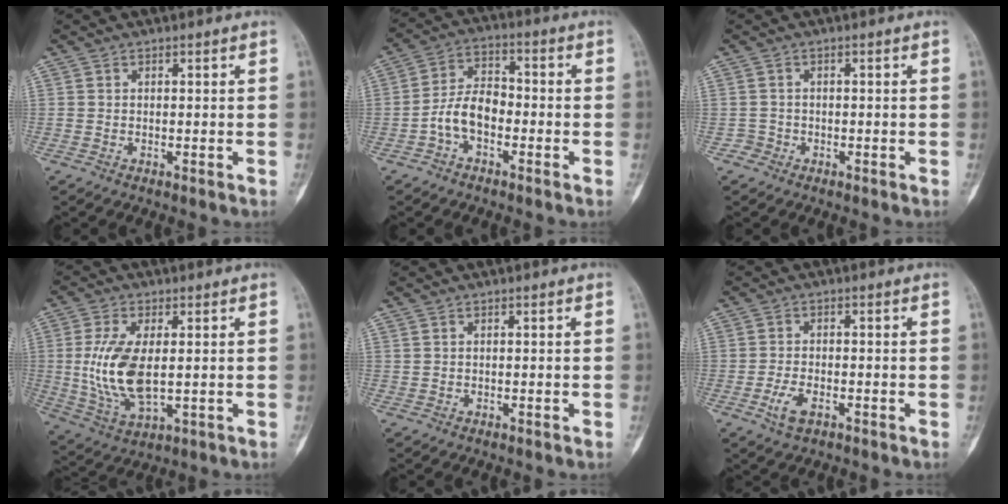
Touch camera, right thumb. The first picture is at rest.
{"total": 7.7, "force": [-2.7, 4.6, 5.5], "torque": [-0.090, 0.034, -0.063]}
{"total": 1.6, "force": [-0.9, 1.4, -0.3], "torque": [0.016, 0.009, -0.023]}
{"total": 12.5, "force": [0.3, 6.1, 11.0], "torque": [-0.227, -0.012, 0.018]}
{"total": 0.0}
{"total": 3.9, "force": [-1.8, 1.9, 2.9], "torque": [-0.058, 0.006, -0.034]}